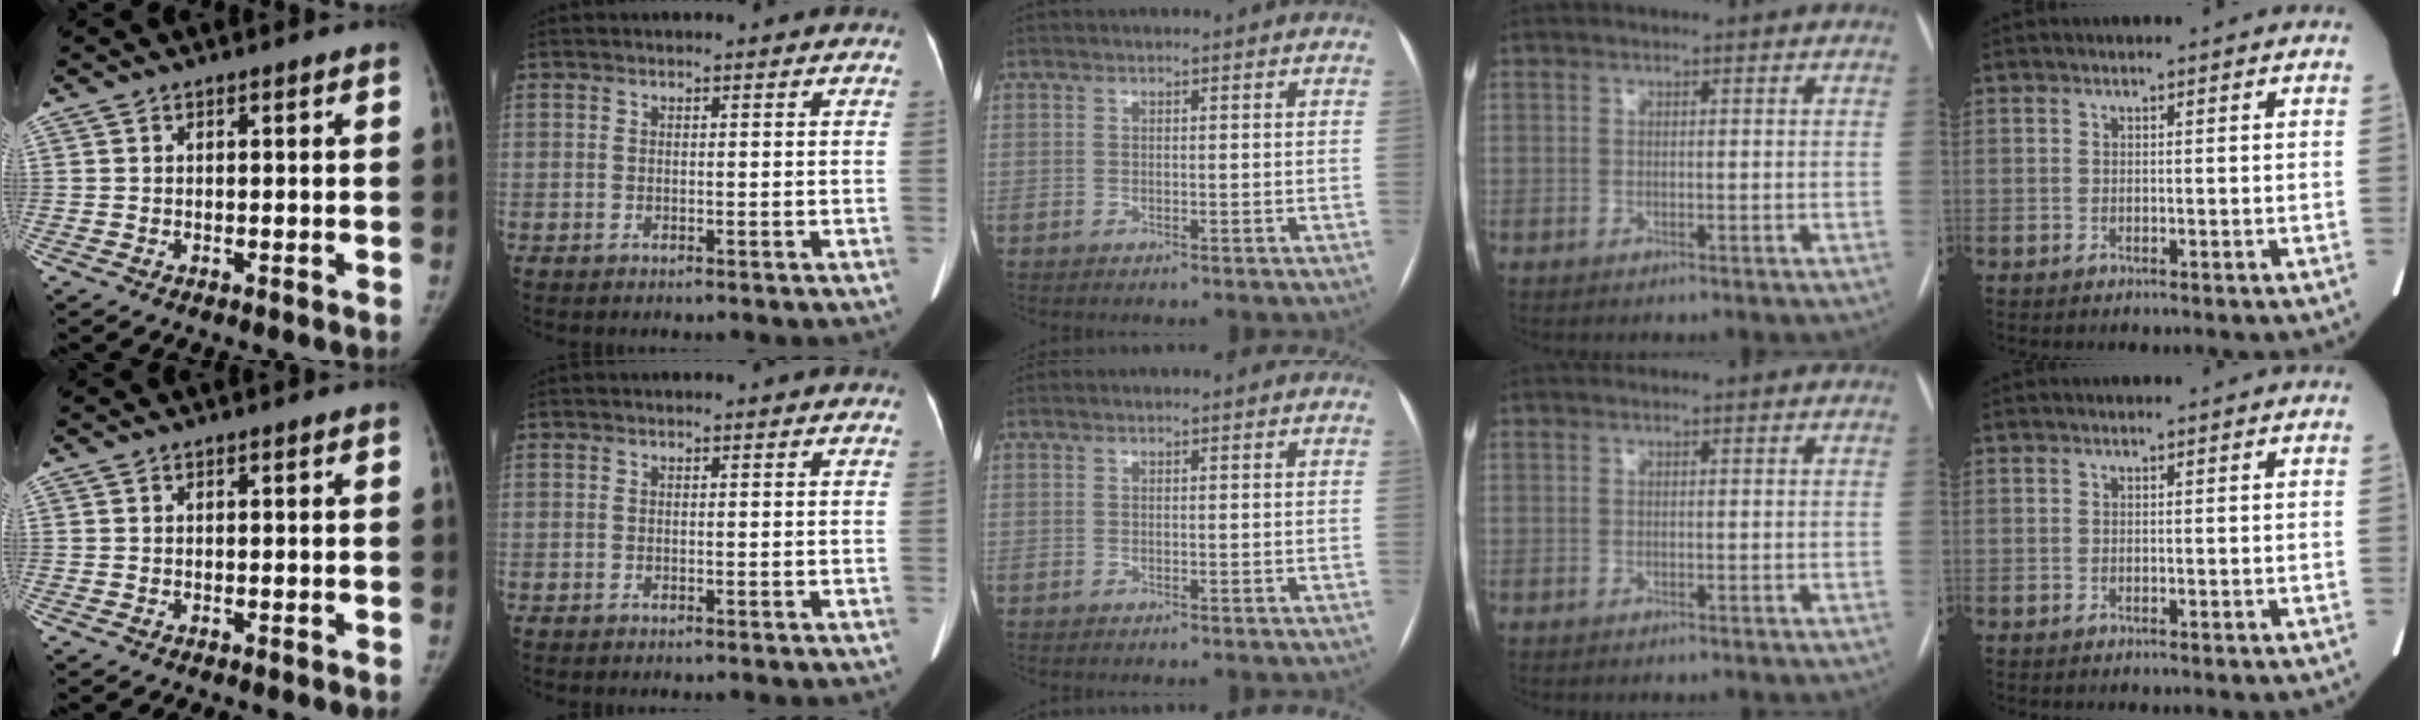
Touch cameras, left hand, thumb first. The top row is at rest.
{}